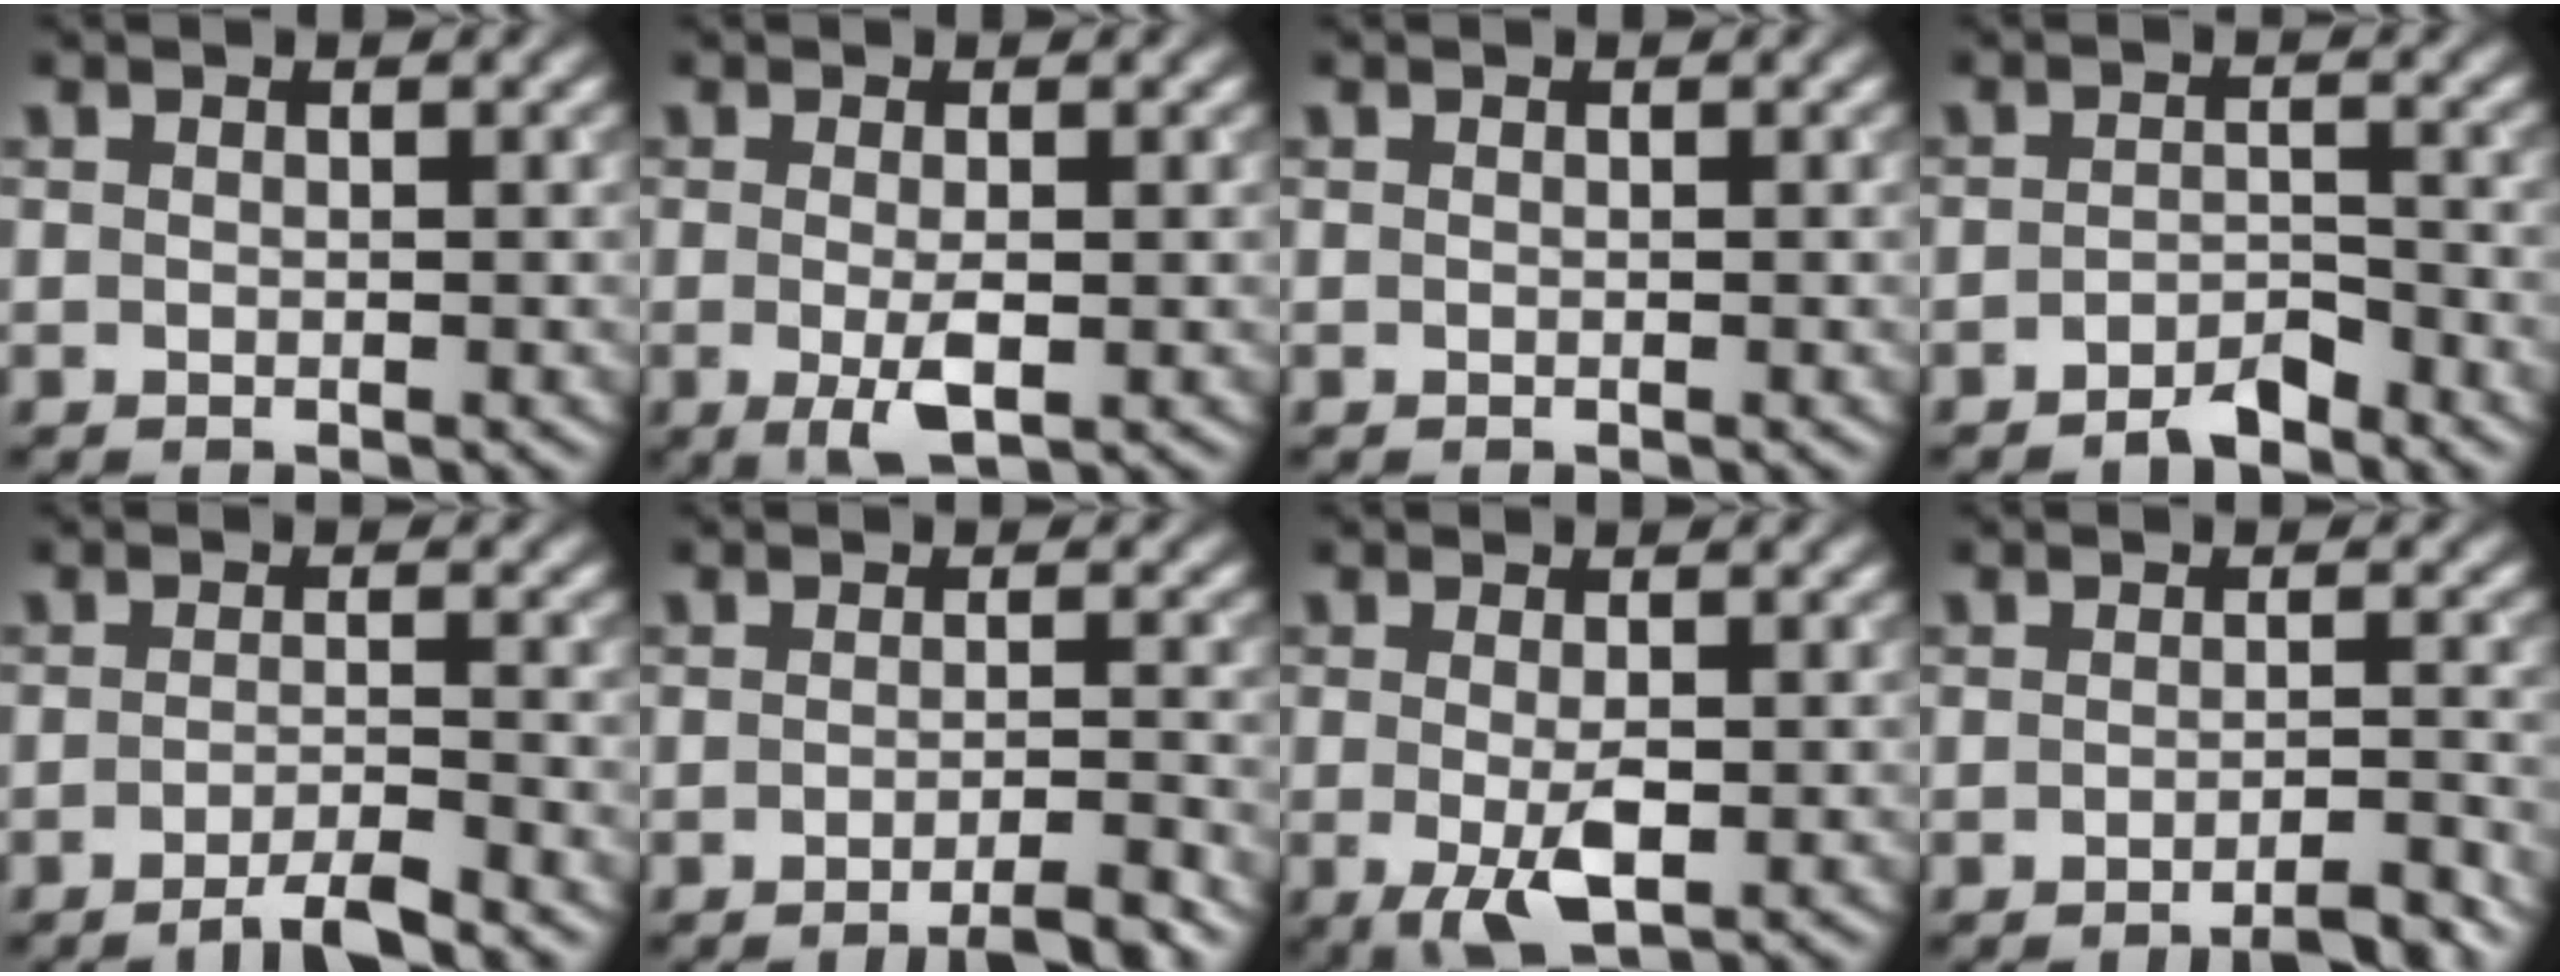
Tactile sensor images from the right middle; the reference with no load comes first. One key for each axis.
{"total": 2.7, "fx": -0.6, "fy": 0.7, "fz": 2.6, "tx": -0.052, "ty": -0.011, "tz": -0.009}
{"total": 0.0}
{"total": 2.3, "fx": -1.9, "fy": 0.6, "fz": 1.0, "tx": -0.015, "ty": 0.007, "tz": -0.035}
{"total": 3.1, "fx": -2.1, "fy": 0.5, "fz": 2.2, "tx": -0.028, "ty": 0.002, "tz": -0.048}
{"total": 3.5, "fx": -2.4, "fy": 0.6, "fz": 2.5, "tx": -0.026, "ty": 0.001, "tz": -0.044}
{"total": 3.5, "fx": -0.7, "fy": 1.1, "fz": 3.3, "tx": -0.064, "ty": -0.012, "tz": -0.011}
{"total": 3.3, "fx": -2.4, "fy": 0.6, "fz": 2.2, "tx": -0.019, "ty": 0.005, "tz": -0.041}